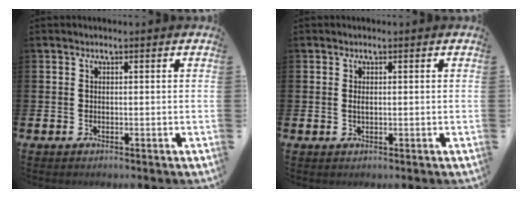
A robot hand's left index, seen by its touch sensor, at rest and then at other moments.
{"total": 0.7, "force": [0.1, 0.3, 0.6], "torque": [-0.004, -0.001, 0.000]}